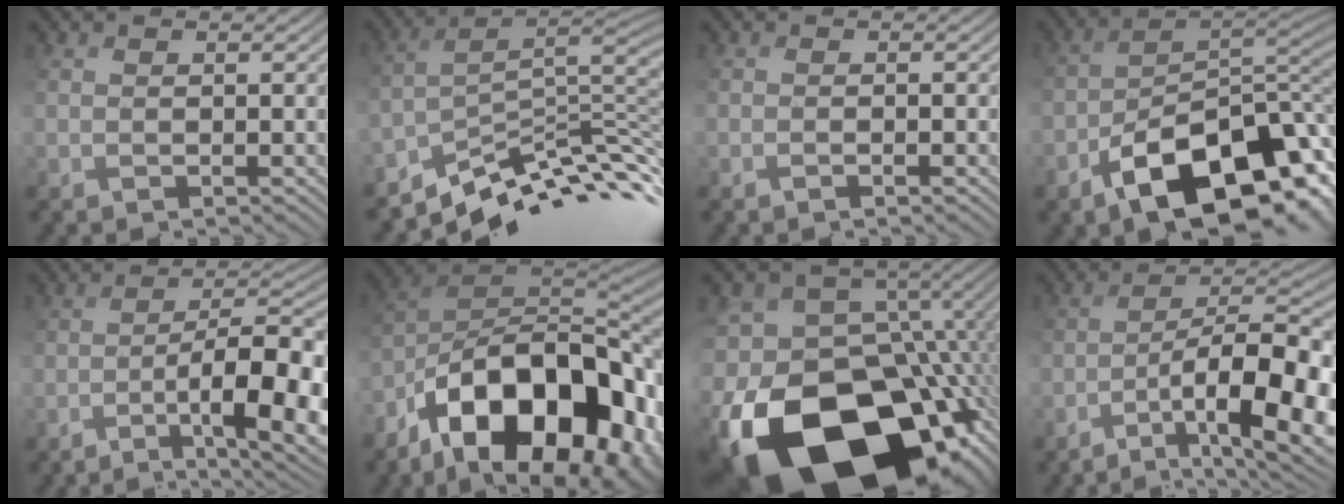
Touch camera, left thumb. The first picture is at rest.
{"total": 9.2, "force": [-6.2, 2.4, 6.4], "torque": [-0.115, 0.007, -0.095]}
{"total": 0.8, "force": [-0.6, 0.0, 0.5], "torque": [-0.009, 0.005, -0.015]}
{"total": 14.6, "force": [-8.1, 7.0, 9.9], "torque": [-0.158, -0.024, -0.128]}
{"total": 13.0, "force": [-6.9, 3.3, 10.5], "torque": [-0.143, 0.009, -0.098]}
{"total": 19.6, "force": [-9.6, 10.1, 13.7], "torque": [-0.249, -0.025, -0.143]}
{"total": 22.6, "force": [-11.0, 14.9, 13.0], "torque": [-0.276, -0.043, -0.138]}
{"total": 14.6, "force": [-7.3, 4.8, 11.7], "torque": [-0.181, 0.000, -0.103]}